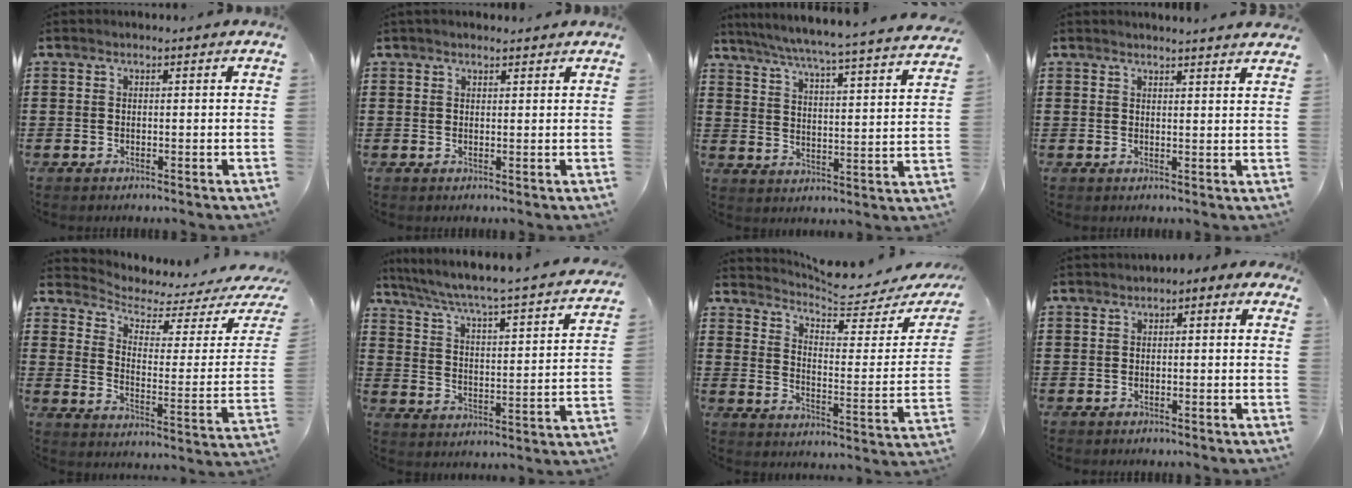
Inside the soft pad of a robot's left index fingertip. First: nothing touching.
{"total": 1.4, "force": [1.3, 0.3, 0.4], "torque": [-0.009, 0.002, 0.025]}
{"total": 4.8, "force": [4.3, -1.0, 1.8], "torque": [-0.056, -0.043, 0.064]}
{"total": 2.2, "force": [2.2, -0.3, 0.2], "torque": [-0.009, -0.004, 0.042]}
{"total": 2.8, "force": [2.1, 1.0, 1.5], "torque": [-0.050, -0.023, 0.028]}
{"total": 4.2, "force": [3.7, -0.6, 1.7], "torque": [-0.055, -0.044, 0.050]}
{"total": 5.3, "force": [4.9, 0.0, 2.0], "torque": [-0.058, -0.039, 0.079]}
{"total": 1.2, "force": [-0.9, 0.6, 0.5], "torque": [-0.014, 0.006, -0.020]}